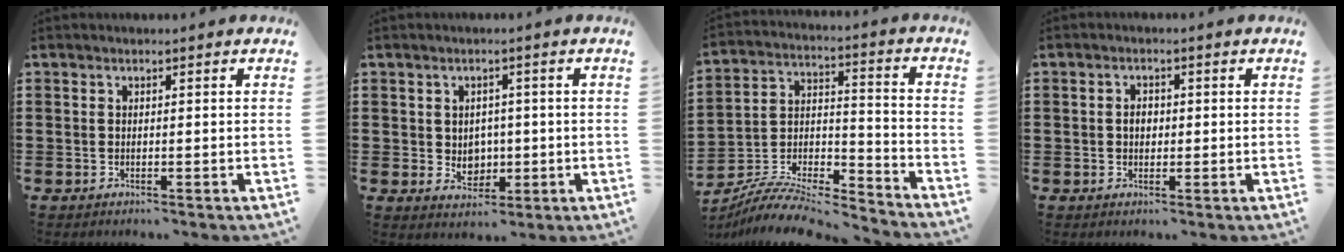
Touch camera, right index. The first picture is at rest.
{"total": 3.2, "force": [0.5, 2.9, 1.2], "torque": [-0.020, 0.002, 0.003]}
{"total": 9.2, "force": [-8.6, 1.7, 2.8], "torque": [-0.052, 0.013, -0.172]}
{"total": 2.0, "force": [0.0, 1.4, 1.5], "torque": [-0.029, 0.006, -0.001]}